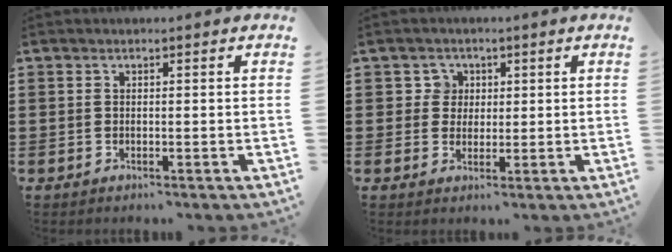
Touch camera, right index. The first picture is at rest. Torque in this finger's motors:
{"motor_torque": [-0.09, -0.03, 0.00, -0.02]}